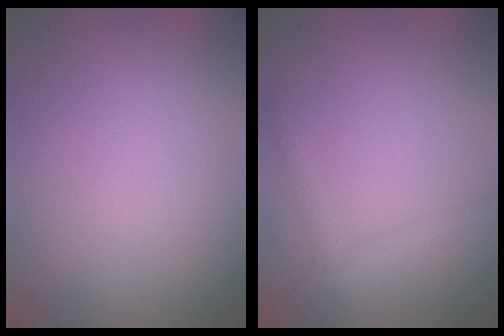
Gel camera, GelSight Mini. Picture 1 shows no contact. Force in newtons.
{"total": 1.6, "press": 1.6, "slide": 0.1}